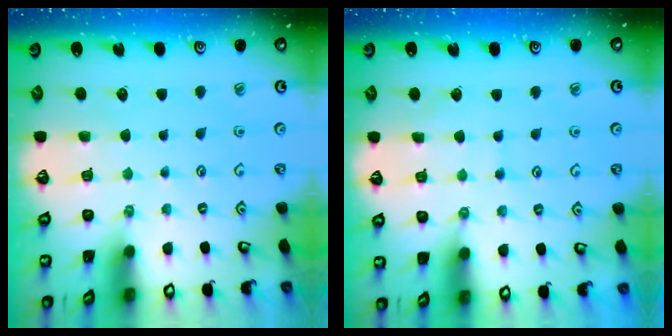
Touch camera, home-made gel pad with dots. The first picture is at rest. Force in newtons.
{"total": 2.8, "press": 2.8, "slide": 0.4}